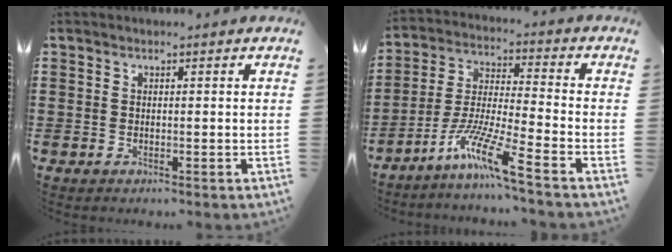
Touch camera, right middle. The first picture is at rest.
{"total": 9.2, "force": [-6.7, 0.2, 6.3], "torque": [-0.134, -0.014, -0.135]}